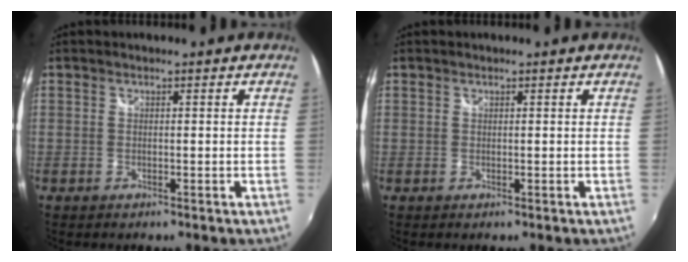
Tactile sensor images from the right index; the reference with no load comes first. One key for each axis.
{"total": 0.5, "fx": 0.1, "fy": 0.5, "fz": -0.1, "tx": 0.005, "ty": 0.002, "tz": 0.001}